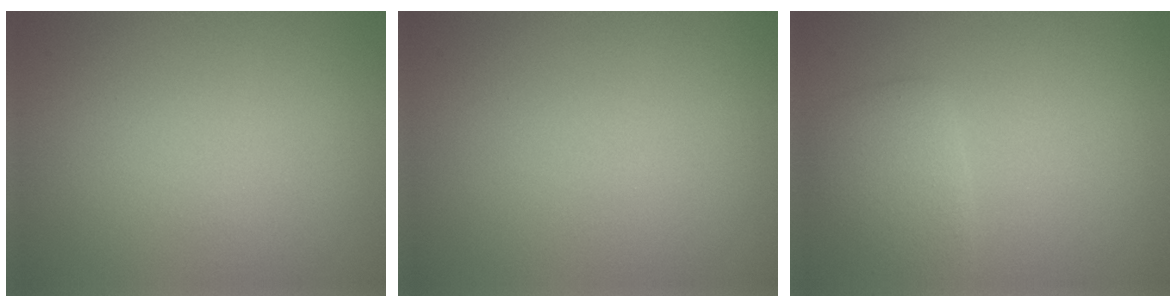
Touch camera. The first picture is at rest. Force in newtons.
{"total": 0.0}
{"total": 2.7, "press": 2.7, "slide": 0.1}